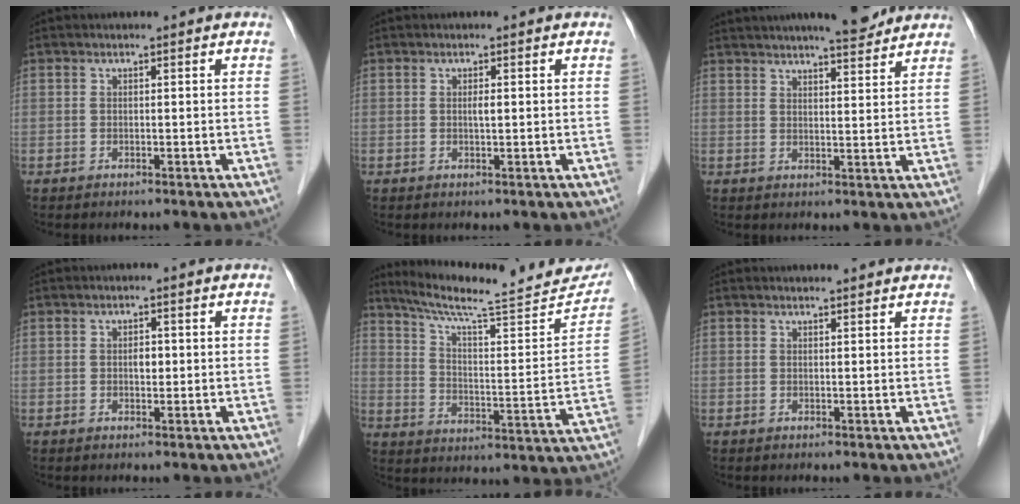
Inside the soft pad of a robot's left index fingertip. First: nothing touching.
{"total": 0.9, "force": [-0.3, 0.1, 0.8], "torque": [-0.016, -0.006, -0.006]}
{"total": 9.1, "force": [7.9, 0.9, 4.5], "torque": [-0.066, 0.006, 0.104]}
{"total": 1.5, "force": [-0.4, 0.8, 1.1], "torque": [-0.017, -0.004, -0.008]}
{"total": 23.6, "force": [21.1, 2.4, 10.4], "torque": [-0.156, -0.040, 0.284]}
{"total": 3.4, "force": [3.3, 0.3, 0.7], "torque": [-0.014, 0.009, 0.032]}